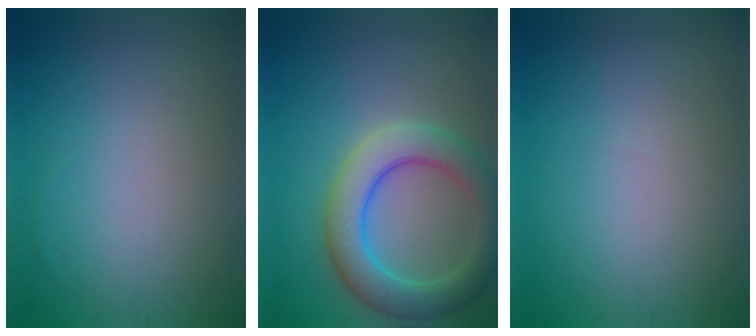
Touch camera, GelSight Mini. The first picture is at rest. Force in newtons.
{"total": 6.3, "press": 6.3, "slide": 0.4}
{"total": 0.0}